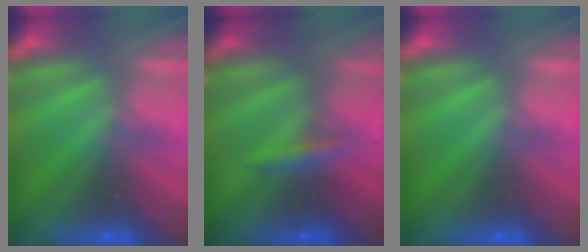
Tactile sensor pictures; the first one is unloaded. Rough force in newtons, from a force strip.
{"total": 2.4}
{"total": 0.0}